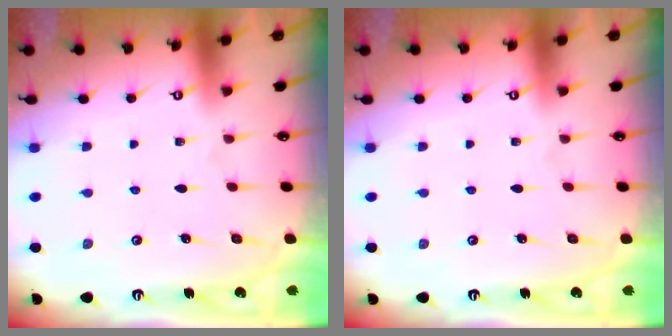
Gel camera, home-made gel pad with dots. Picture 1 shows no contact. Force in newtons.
{"total": 0.0}